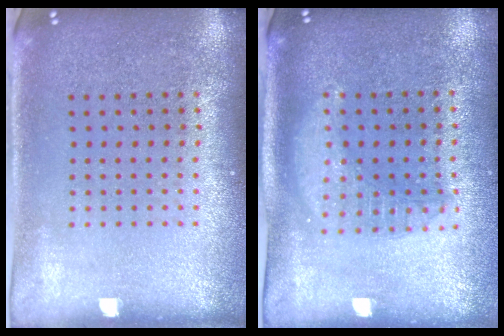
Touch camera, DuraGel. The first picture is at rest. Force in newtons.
{"total": 1.6, "press": 1.4, "slide": 0.7}